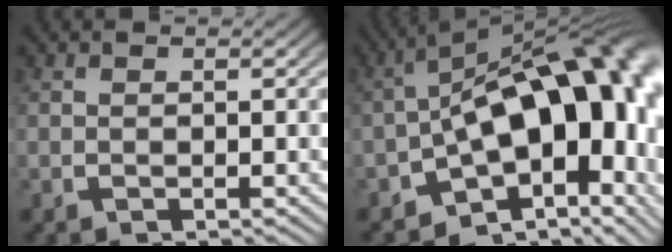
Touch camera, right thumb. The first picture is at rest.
{"total": 19.4, "force": [-1.9, 11.6, 15.5], "torque": [-0.251, -0.042, -0.017]}